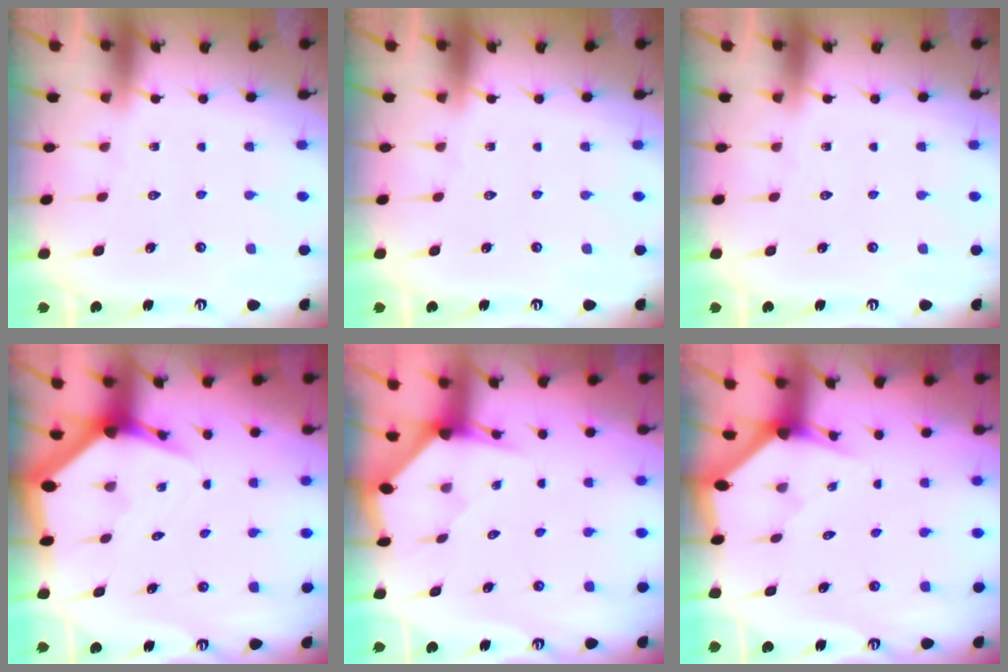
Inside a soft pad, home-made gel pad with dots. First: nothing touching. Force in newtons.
{"total": 0.0}
{"total": 0.0}
{"total": 5.0, "press": 4.9, "slide": 0.8}
{"total": 3.2, "press": 3.2, "slide": 0.3}
{"total": 2.3, "press": 2.3, "slide": 0.1}